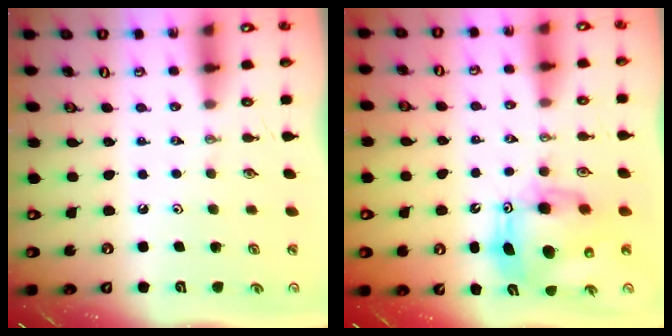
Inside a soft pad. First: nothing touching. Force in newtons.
{"total": 11.7, "press": 11.6, "slide": 1.3}